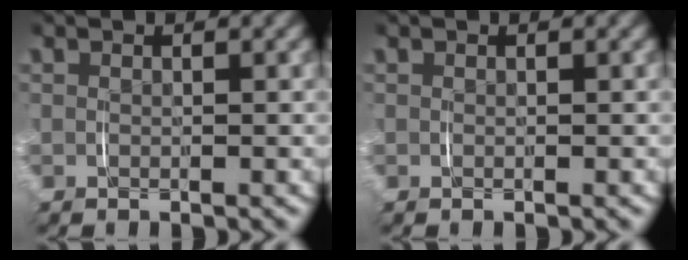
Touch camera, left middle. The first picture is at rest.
{"total": 0.0}